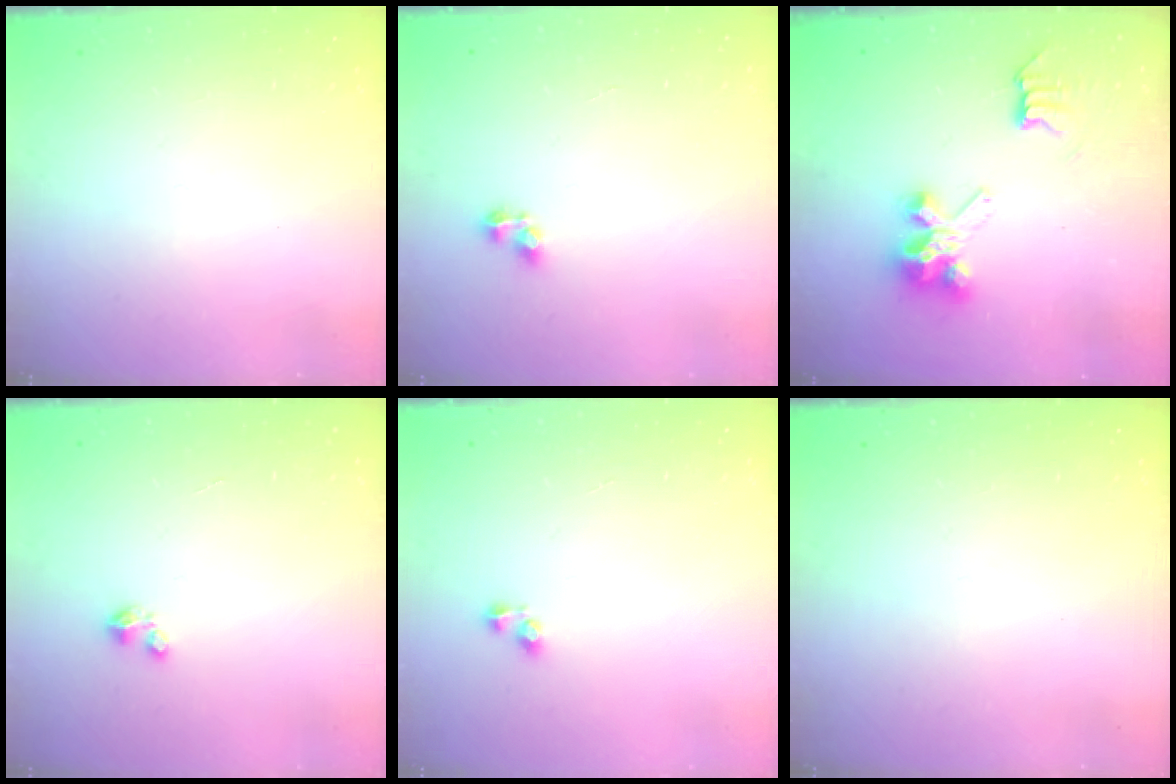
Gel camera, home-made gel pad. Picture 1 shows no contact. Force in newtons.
{"total": 4.0, "press": 3.9, "slide": 0.5}
{"total": 6.4, "press": 6.4, "slide": 0.1}
{"total": 1.6, "press": 1.6, "slide": 0.2}
{"total": 2.2, "press": 1.9, "slide": 1.1}
{"total": 0.0}